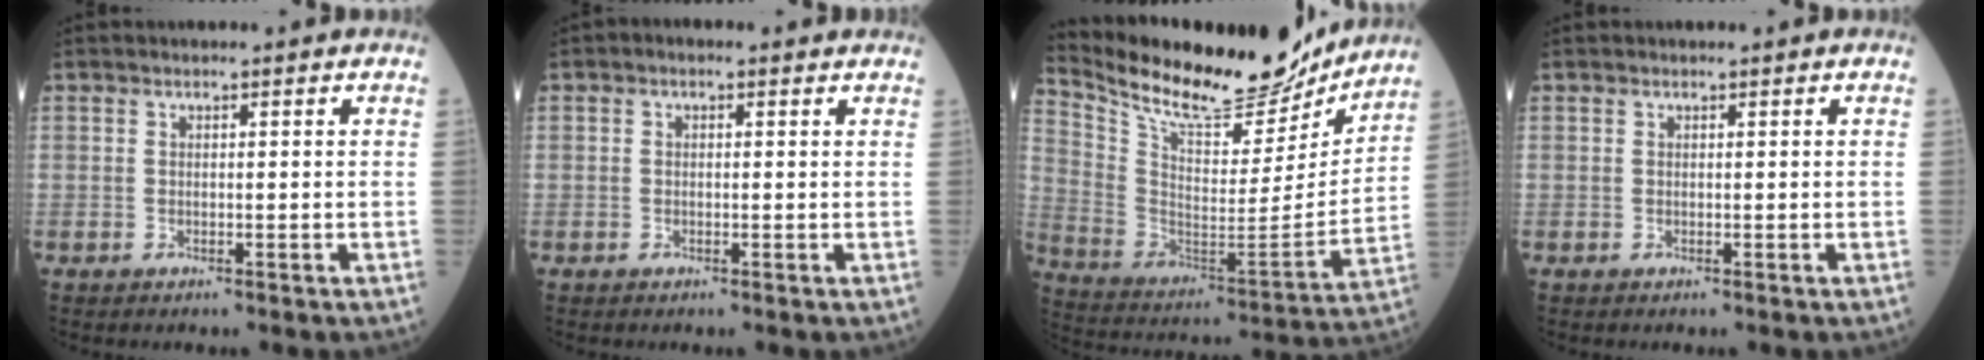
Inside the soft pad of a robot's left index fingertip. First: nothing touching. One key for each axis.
{"total": 1.0, "fx": 0.5, "fy": 0.6, "fz": 0.7, "tx": -0.011, "ty": 0.008, "tz": -0.001}
{"total": 22.5, "fx": 20.1, "fy": 5.4, "fz": 8.6, "tx": -0.165, "ty": -0.024, "tz": 0.316}
{"total": 0.0}